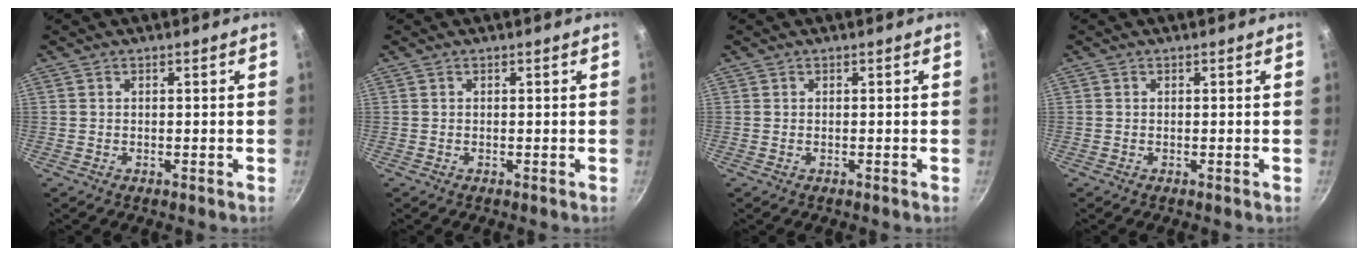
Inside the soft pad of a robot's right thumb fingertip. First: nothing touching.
{"total": 0.0}
{"total": 0.0}
{"total": 0.0}